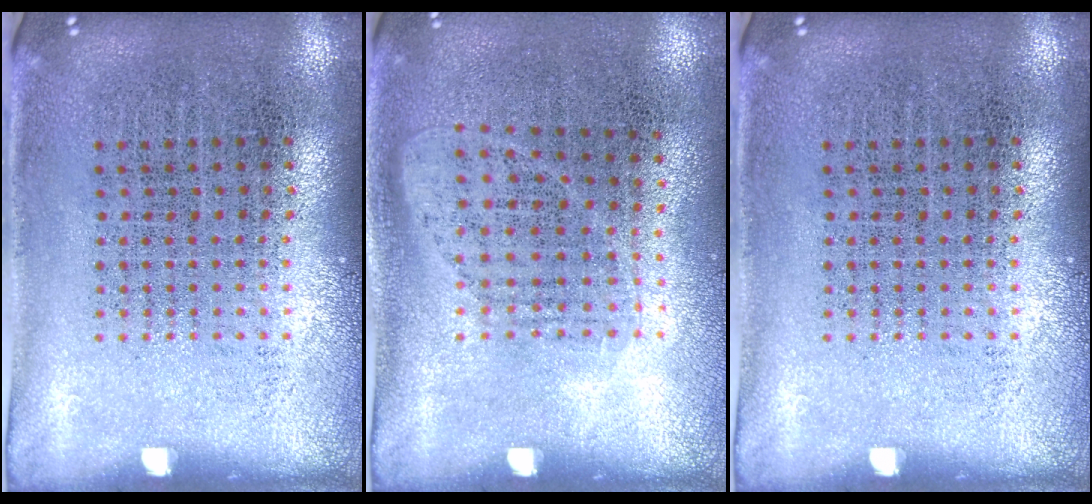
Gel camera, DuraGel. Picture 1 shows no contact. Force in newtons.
{"total": 1.0, "press": 0.9, "slide": 0.5}
{"total": 0.0}